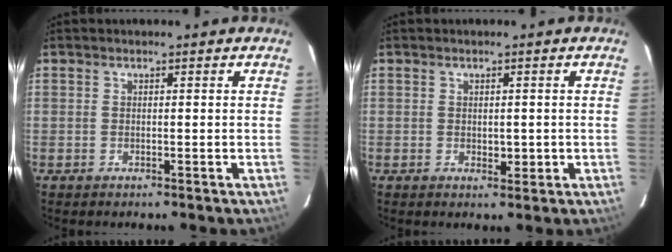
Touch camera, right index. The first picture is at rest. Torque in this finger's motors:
{"motor_torque": [0.04, 0.00, 0.03, 0.00]}